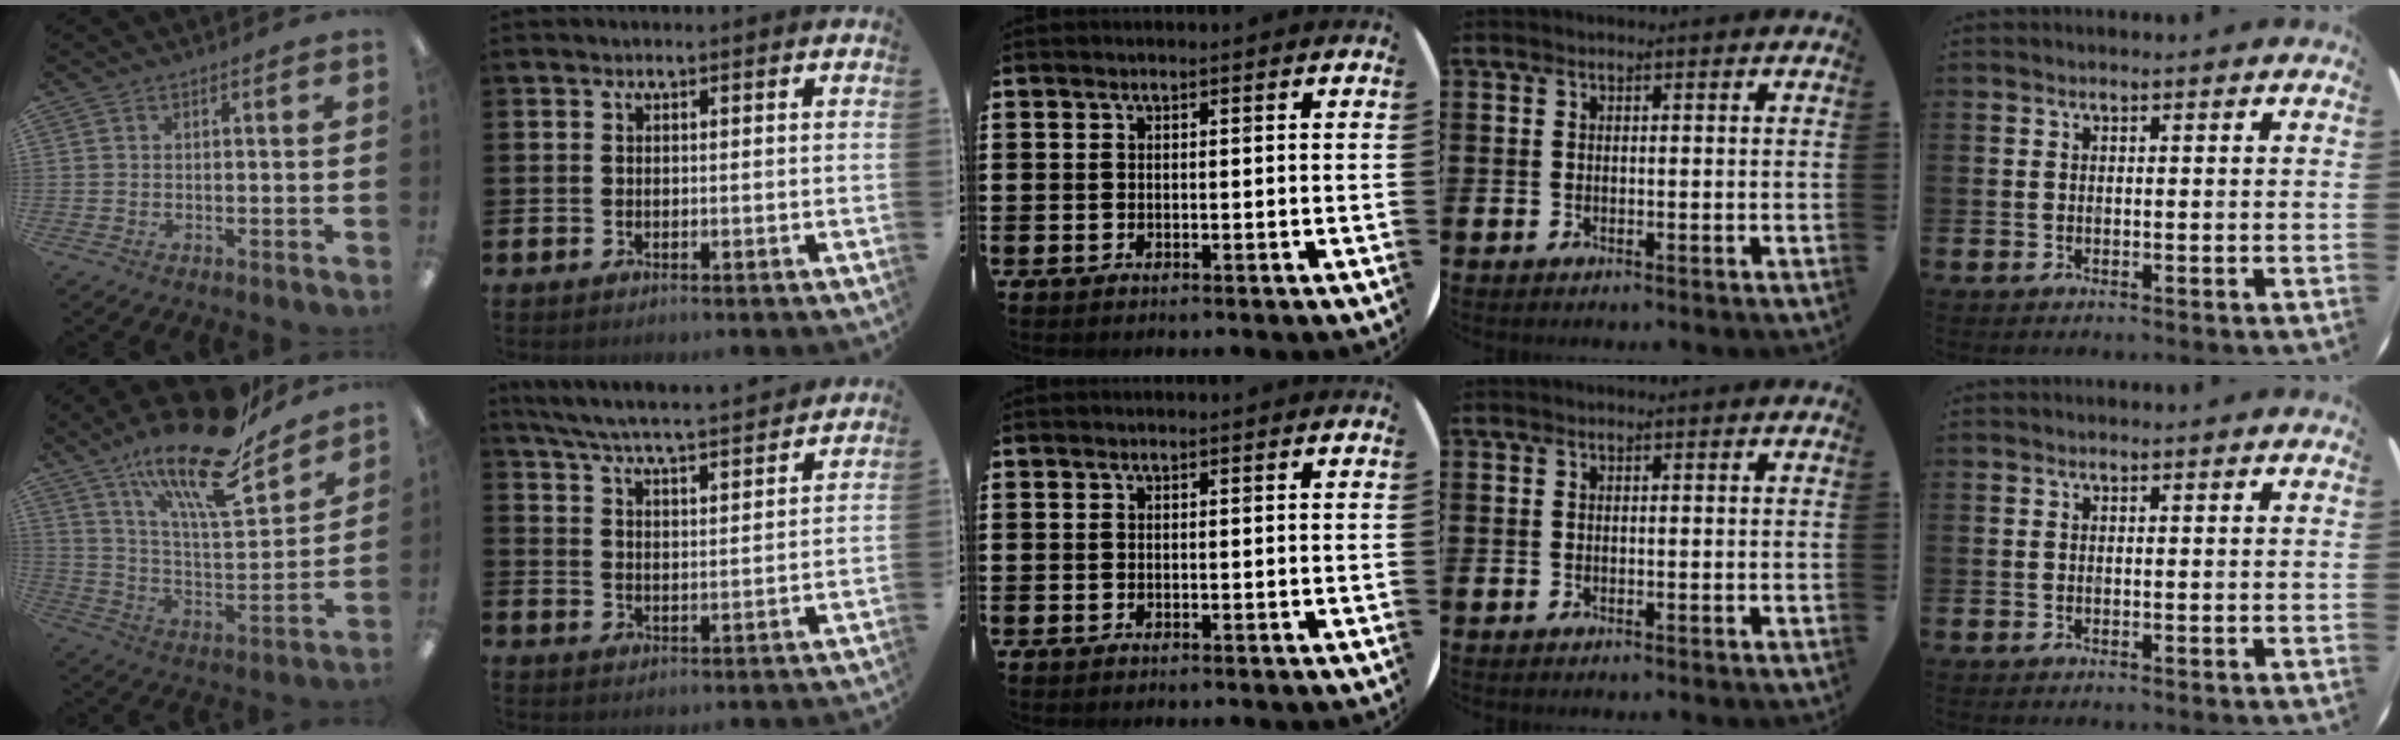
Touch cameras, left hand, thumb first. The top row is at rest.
{"thumb": {"total": 23.3, "force": [17.4, 6.3, 14.1], "torque": [-0.240, -0.110, 0.291]}, "index": {"total": 6.5, "force": [6.2, 0.2, 1.9], "torque": [-0.064, -0.043, 0.108]}}